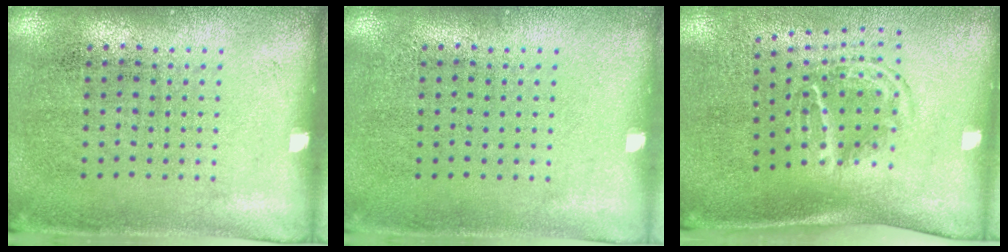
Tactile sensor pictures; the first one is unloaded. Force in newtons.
{"total": 0.0}
{"total": 1.7, "press": 1.1, "slide": 1.3}